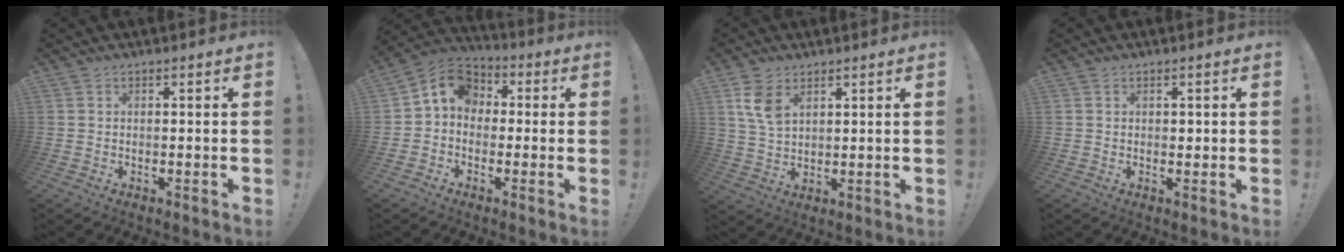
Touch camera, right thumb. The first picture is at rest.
{"total": 8.2, "force": [0.4, 7.0, 4.3], "torque": [-0.067, 0.009, 0.014]}
{"total": 7.8, "force": [3.8, 4.7, 4.9], "torque": [-0.088, -0.014, 0.073]}
{"total": 0.9, "force": [0.2, 0.8, 0.3], "torque": [0.001, 0.000, 0.003]}